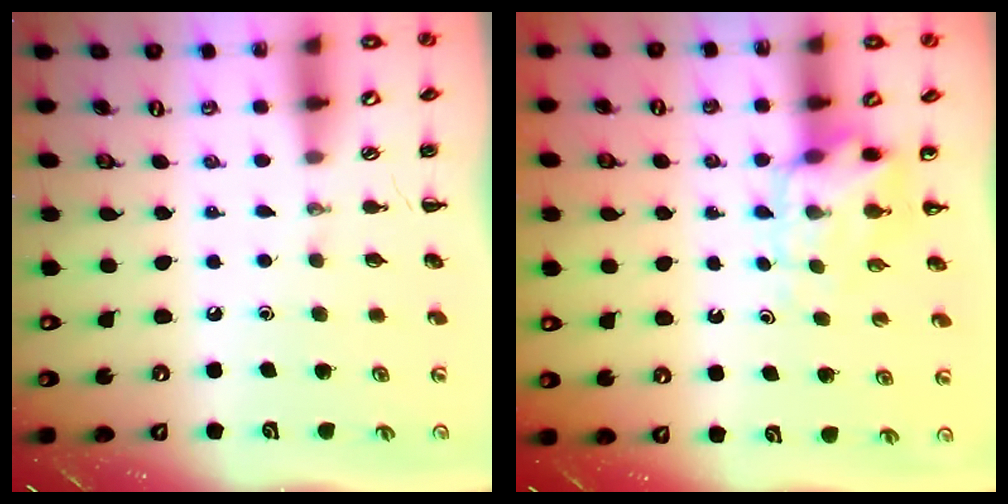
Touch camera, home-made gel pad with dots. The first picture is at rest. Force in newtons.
{"total": 5.3, "press": 5.3, "slide": 0.5}